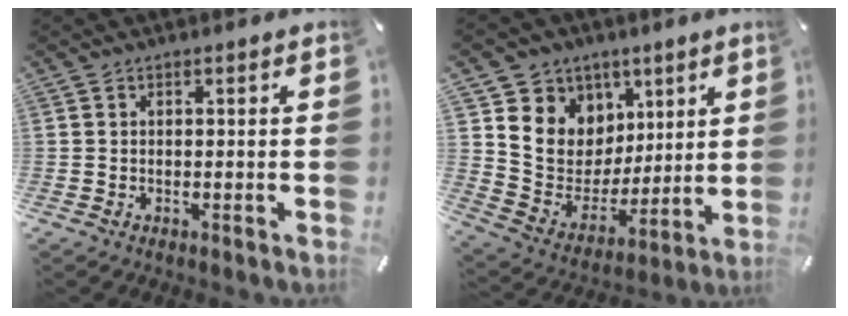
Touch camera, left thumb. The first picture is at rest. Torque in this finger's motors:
{"motor_torque": [1.92, 1.77, 0.74, 0.05, 0.08]}